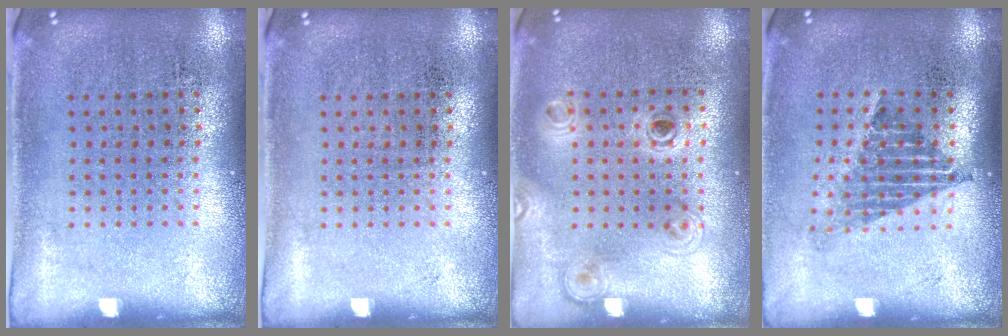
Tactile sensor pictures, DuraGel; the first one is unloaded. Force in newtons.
{"total": 0.0}
{"total": 1.2, "press": 1.2, "slide": 0.5}
{"total": 1.3, "press": 1.0, "slide": 0.9}